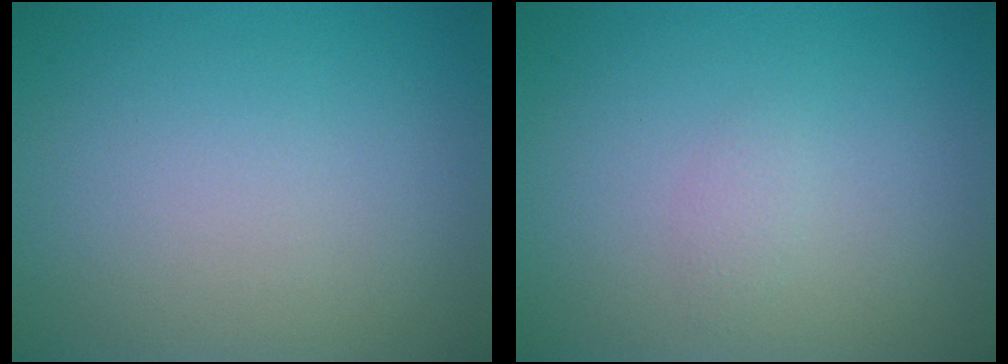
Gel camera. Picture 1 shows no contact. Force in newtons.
{"total": 0.8, "press": 0.8, "slide": 0.1}